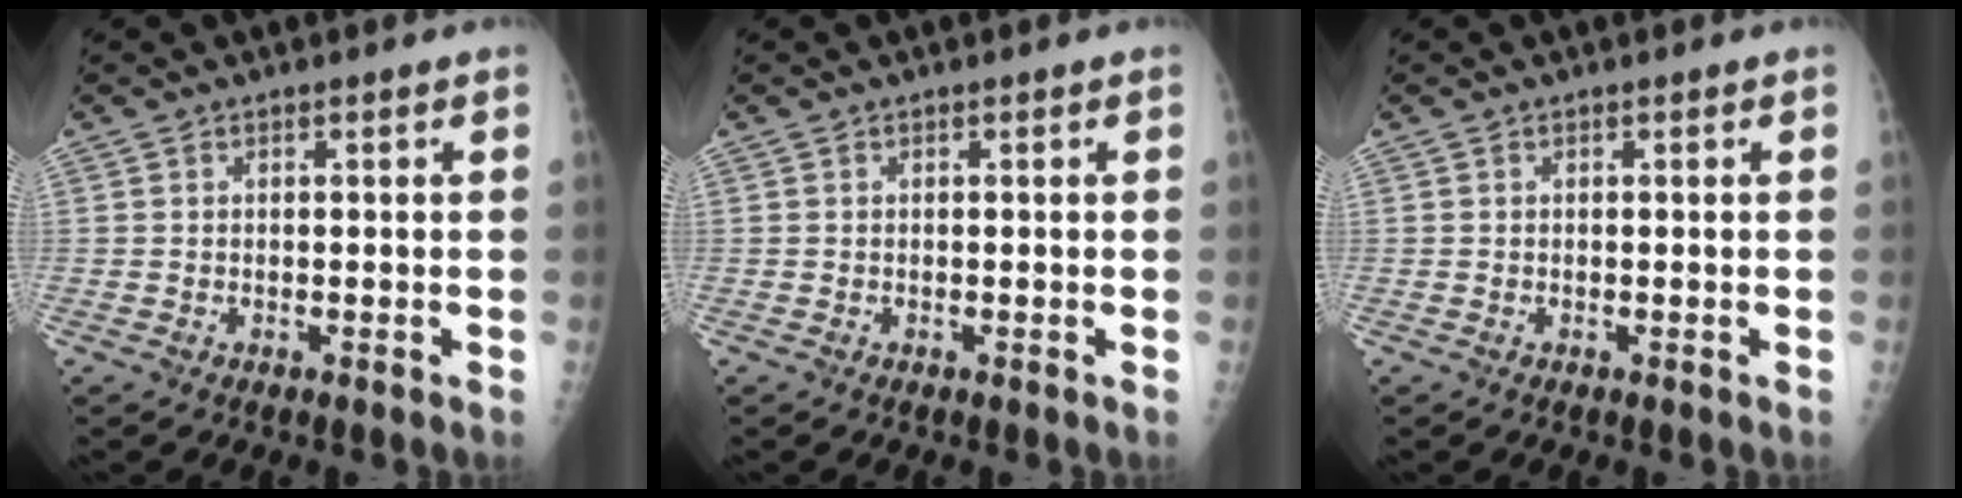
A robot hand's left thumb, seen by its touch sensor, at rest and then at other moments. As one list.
[{"total": 0.0}, {"total": 0.0}]